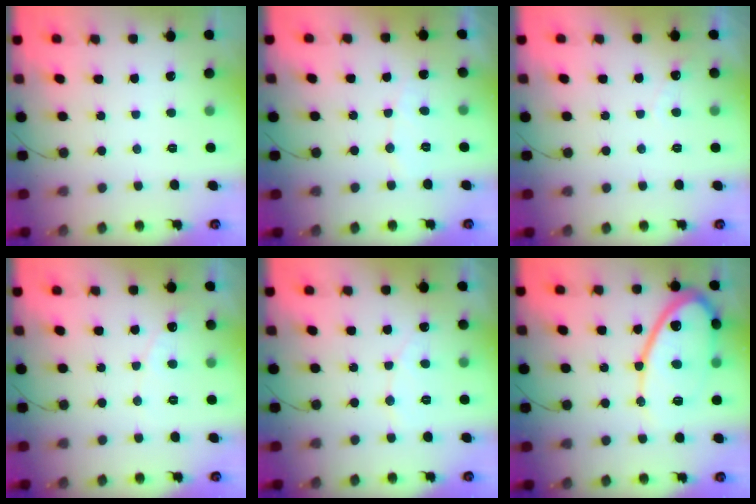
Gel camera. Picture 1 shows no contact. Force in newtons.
{"total": 4.5, "press": 4.5, "slide": 0.4}
{"total": 3.0, "press": 3.0, "slide": 0.1}
{"total": 3.9, "press": 3.9, "slide": 0.3}
{"total": 4.2, "press": 4.2, "slide": 0.2}
{"total": 14.9, "press": 14.8, "slide": 1.3}